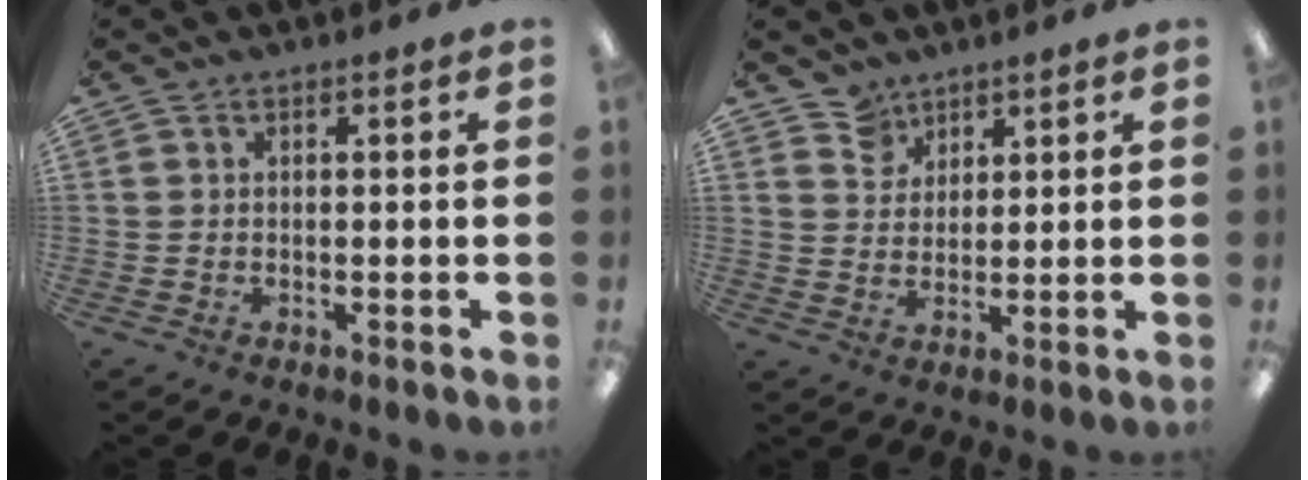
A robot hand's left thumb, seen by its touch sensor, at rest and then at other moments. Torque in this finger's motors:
{"motor_torque": [0.03, -0.10, -0.06, 0.01, 0.03]}